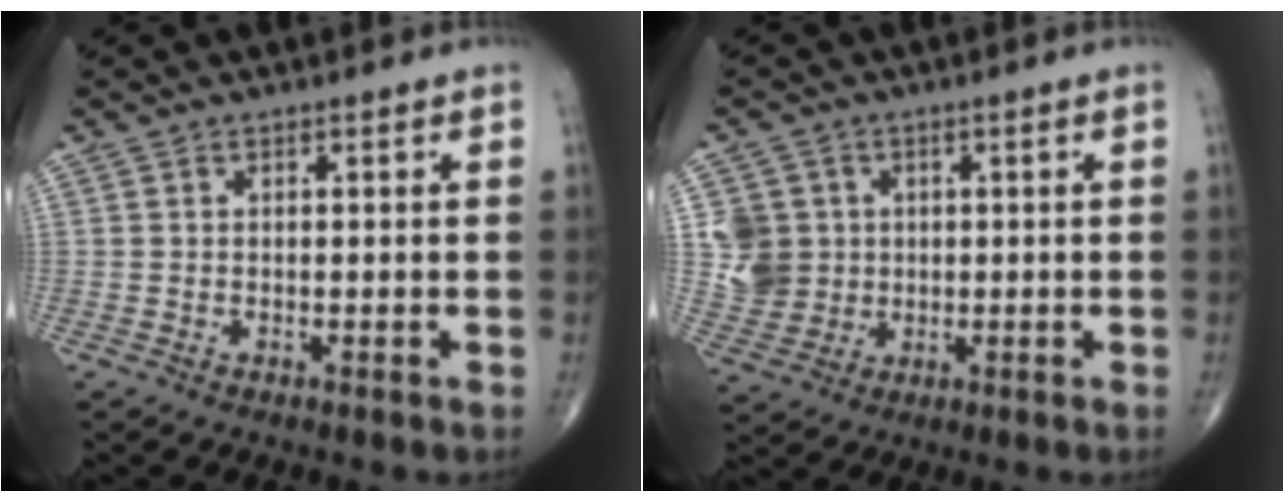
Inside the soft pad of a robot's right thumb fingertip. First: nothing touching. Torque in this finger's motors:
{"motor_torque": [-0.37, 0.47, 0.25, 0.28, 0.02]}